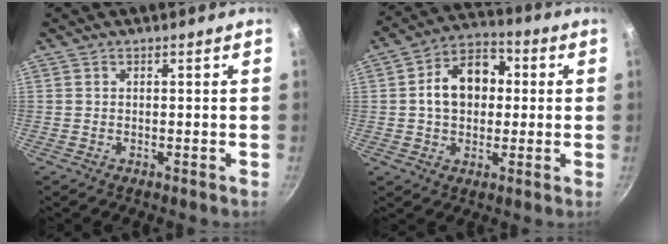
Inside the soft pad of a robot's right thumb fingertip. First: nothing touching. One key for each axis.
{"total": 12.3, "fx": 1.3, "fy": 9.1, "fz": 8.2, "tx": -0.094, "ty": 0.025, "tz": 0.006}